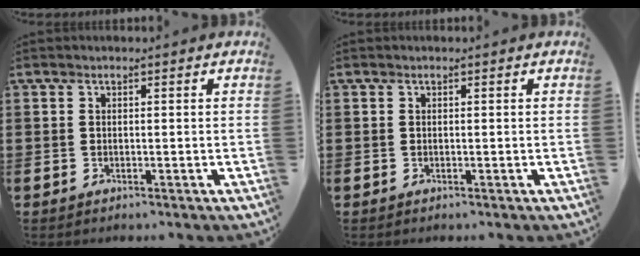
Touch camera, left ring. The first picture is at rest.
{"total": 0.0}